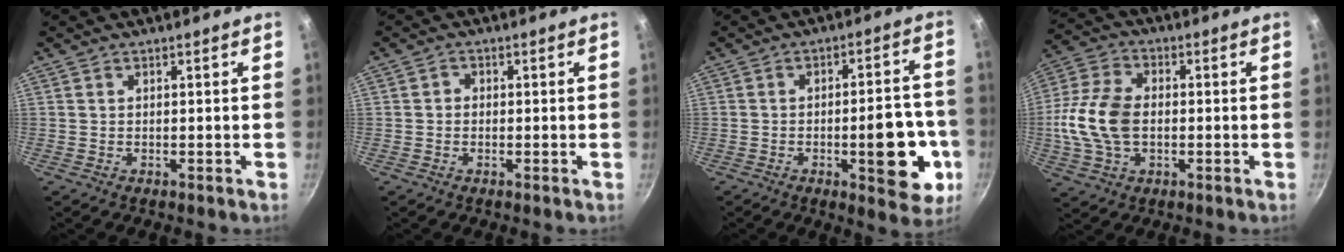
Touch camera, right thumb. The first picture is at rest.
{"total": 1.2, "force": [-0.4, 1.1, 0.4], "torque": [-0.005, 0.005, -0.009]}
{"total": 14.4, "force": [-4.0, 5.7, 12.6], "torque": [-0.122, 0.020, -0.052]}
{"total": 13.7, "force": [-0.9, 8.9, 10.4], "torque": [-0.204, 0.020, -0.027]}